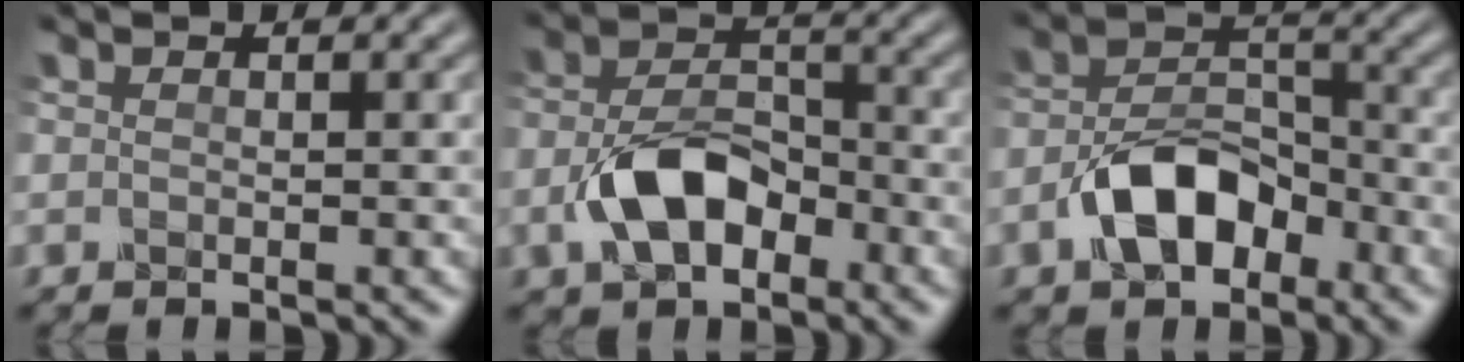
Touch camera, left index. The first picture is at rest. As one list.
[{"total": 5.5, "force": [-2.3, 3.4, 3.7], "torque": [-0.075, 0.008, -0.048]}, {"total": 5.7, "force": [-2.8, 3.5, 3.5], "torque": [-0.062, 0.010, -0.059]}]